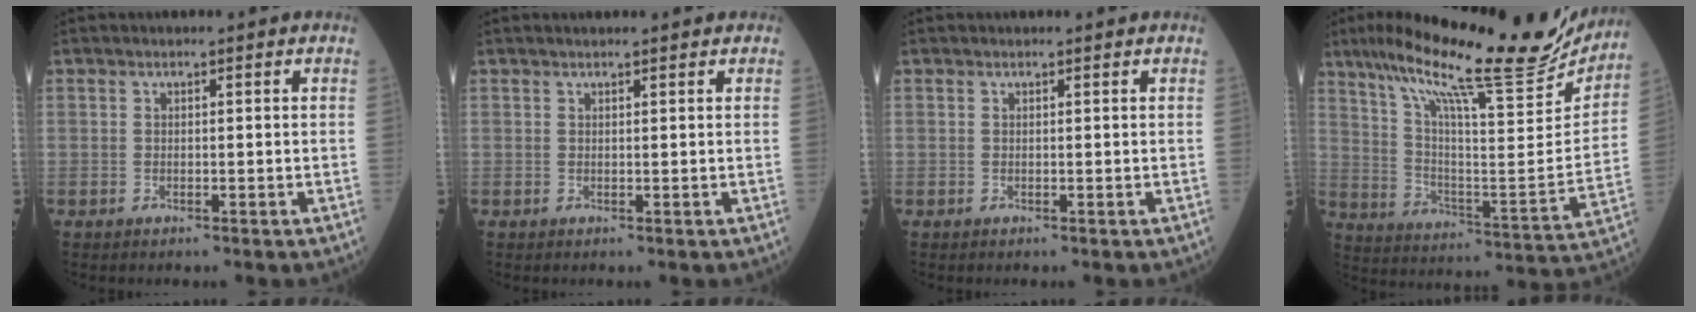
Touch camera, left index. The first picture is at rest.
{"total": 3.5, "force": [2.9, 1.1, 1.6], "torque": [-0.018, 0.020, 0.043]}
{"total": 0.6, "force": [0.5, 0.2, -0.1], "torque": [0.000, 0.003, 0.007]}
{"total": 26.4, "force": [21.5, 3.3, 15.0], "torque": [-0.256, -0.016, 0.318]}